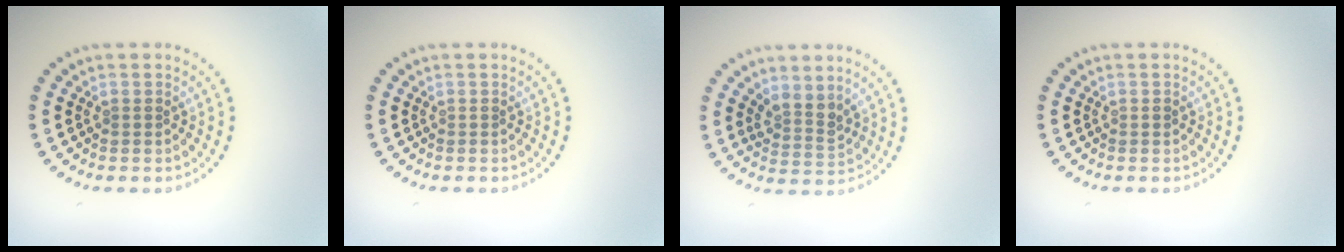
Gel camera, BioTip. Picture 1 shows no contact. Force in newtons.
{"total": 0.0}
{"total": 2.4, "press": 1.8, "slide": 1.5}
{"total": 0.5, "press": 0.5, "slide": 0.1}